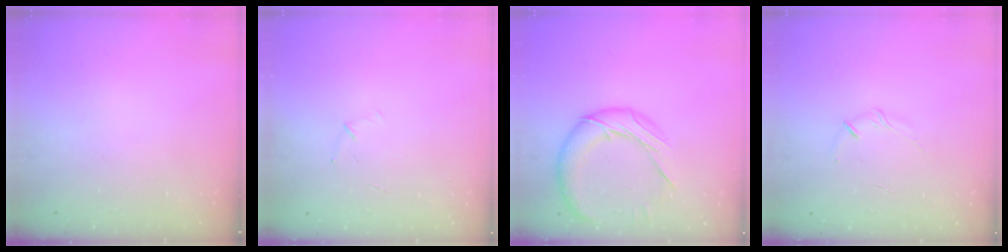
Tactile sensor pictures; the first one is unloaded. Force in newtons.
{"total": 3.8, "press": 3.7, "slide": 1.0}
{"total": 14.2, "press": 14.2, "slide": 0.8}
{"total": 3.7, "press": 3.6, "slide": 1.1}